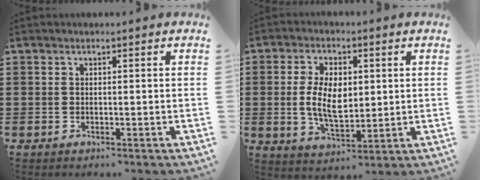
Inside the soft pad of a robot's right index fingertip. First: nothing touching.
{"total": 8.1, "force": [0.3, 4.5, 6.7], "torque": [-0.134, 0.008, 0.002]}